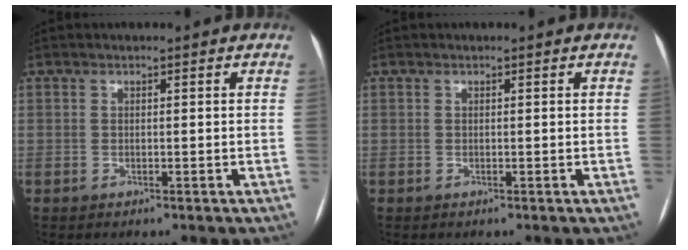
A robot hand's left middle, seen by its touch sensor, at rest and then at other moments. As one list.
[{"total": 0.0}]